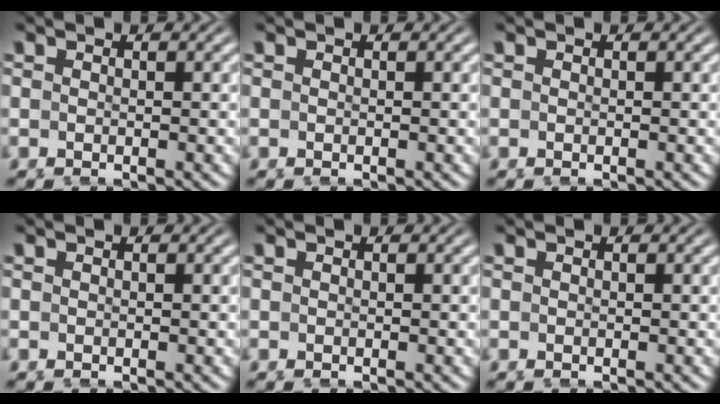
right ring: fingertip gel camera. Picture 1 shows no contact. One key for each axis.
{"total": 0.0}
{"total": 0.0}
{"total": 0.0}
{"total": 0.0}
{"total": 0.0}